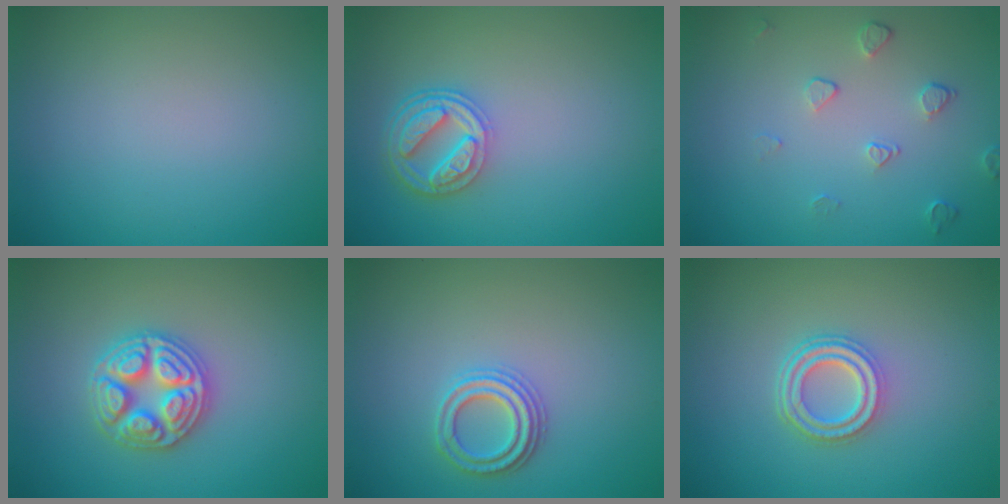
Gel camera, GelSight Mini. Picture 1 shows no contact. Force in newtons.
{"total": 4.5, "press": 3.5, "slide": 2.9}
{"total": 1.6, "press": 1.1, "slide": 1.2}
{"total": 4.9, "press": 4.9, "slide": 0.5}
{"total": 2.5, "press": 2.4, "slide": 0.4}
{"total": 3.9, "press": 3.0, "slide": 2.5}